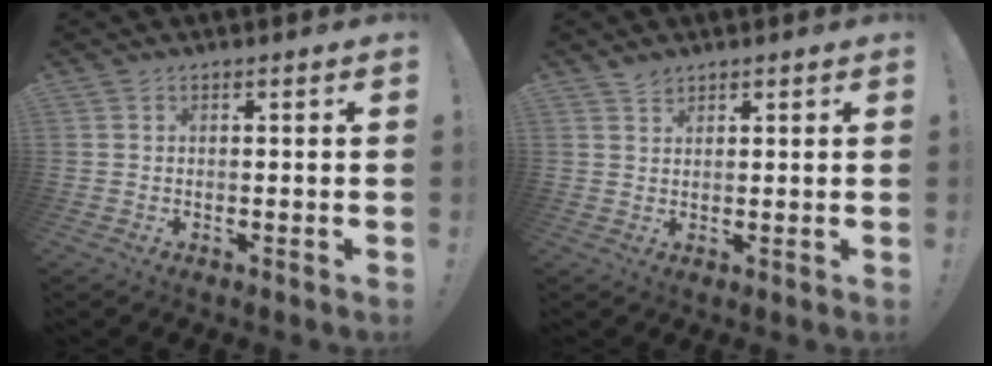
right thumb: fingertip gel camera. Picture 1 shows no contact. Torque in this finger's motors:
{"motor_torque": [-0.11, 0.20, -0.20, 0.49, 0.01]}